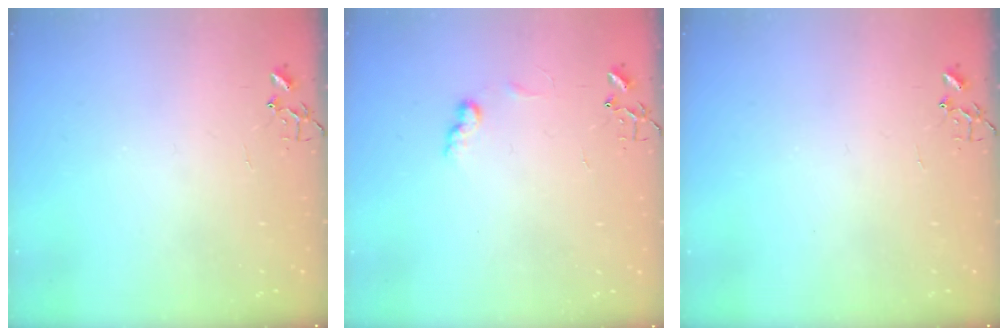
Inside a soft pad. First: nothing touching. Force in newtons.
{"total": 6.2, "press": 6.1, "slide": 0.9}
{"total": 0.0}